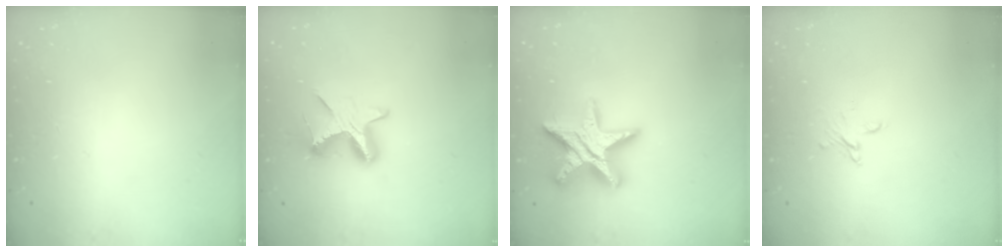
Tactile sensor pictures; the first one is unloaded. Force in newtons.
{"total": 9.4, "press": 9.4, "slide": 0.3}
{"total": 17.6, "press": 17.5, "slide": 1.8}
{"total": 2.9, "press": 2.9, "slide": 0.3}